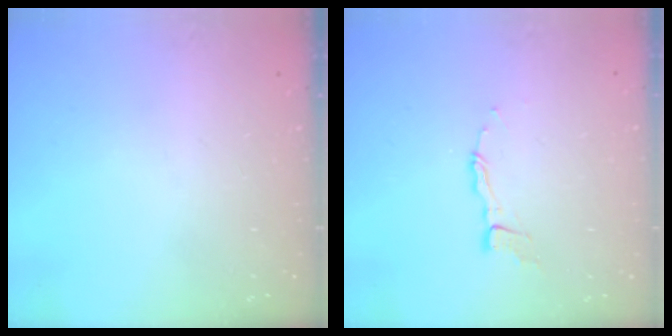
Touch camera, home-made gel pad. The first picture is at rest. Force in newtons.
{"total": 3.9, "press": 3.8, "slide": 0.3}